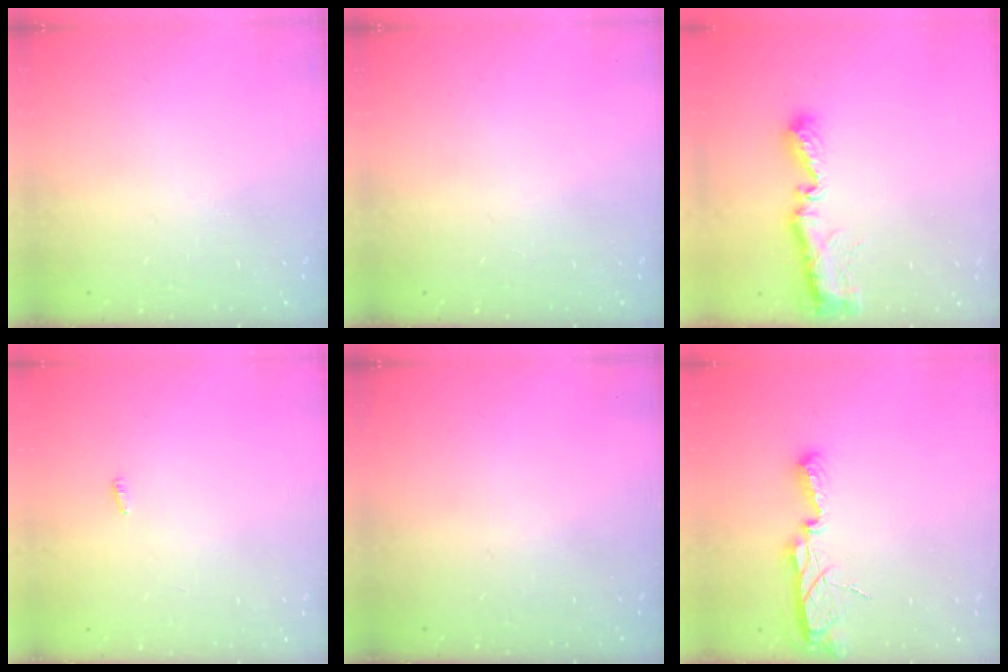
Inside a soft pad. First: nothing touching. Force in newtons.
{"total": 0.0}
{"total": 9.2, "press": 9.2, "slide": 0.4}
{"total": 1.8, "press": 1.7, "slide": 0.6}
{"total": 0.0}
{"total": 7.5, "press": 7.5, "slide": 0.8}